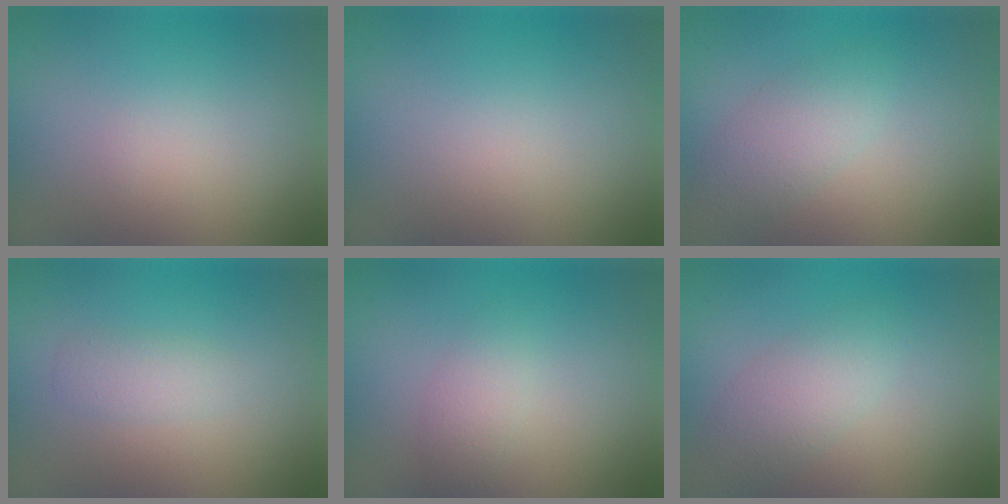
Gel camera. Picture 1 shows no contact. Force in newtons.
{"total": 0.0}
{"total": 2.6, "press": 2.6, "slide": 0.2}
{"total": 1.4, "press": 1.4, "slide": 0.0}
{"total": 1.5, "press": 1.5, "slide": 0.1}
{"total": 2.8, "press": 2.8, "slide": 0.2}